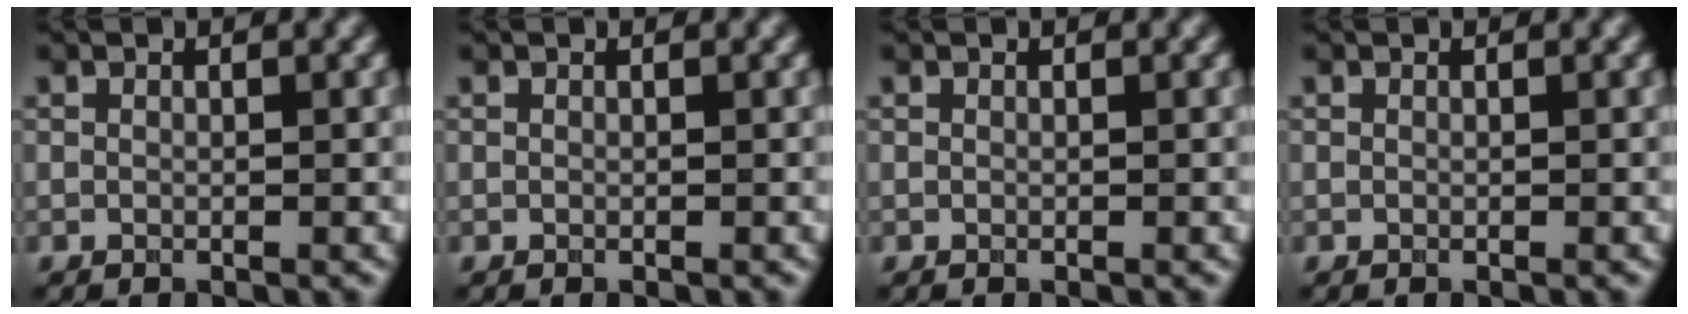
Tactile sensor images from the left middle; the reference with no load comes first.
{"total": 0.0}
{"total": 0.0}
{"total": 0.0}